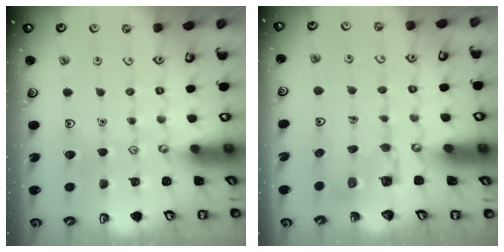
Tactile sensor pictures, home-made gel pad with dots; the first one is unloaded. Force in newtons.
{"total": 2.9, "press": 2.9, "slide": 0.2}